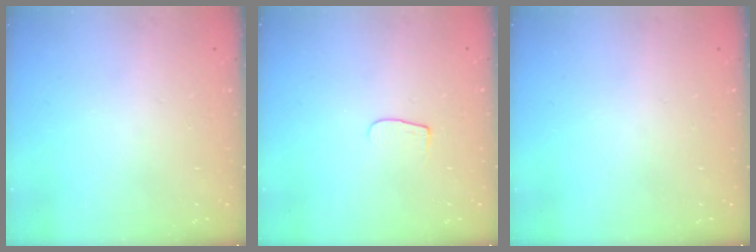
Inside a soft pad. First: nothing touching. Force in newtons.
{"total": 3.8, "press": 3.8, "slide": 0.5}
{"total": 0.0}